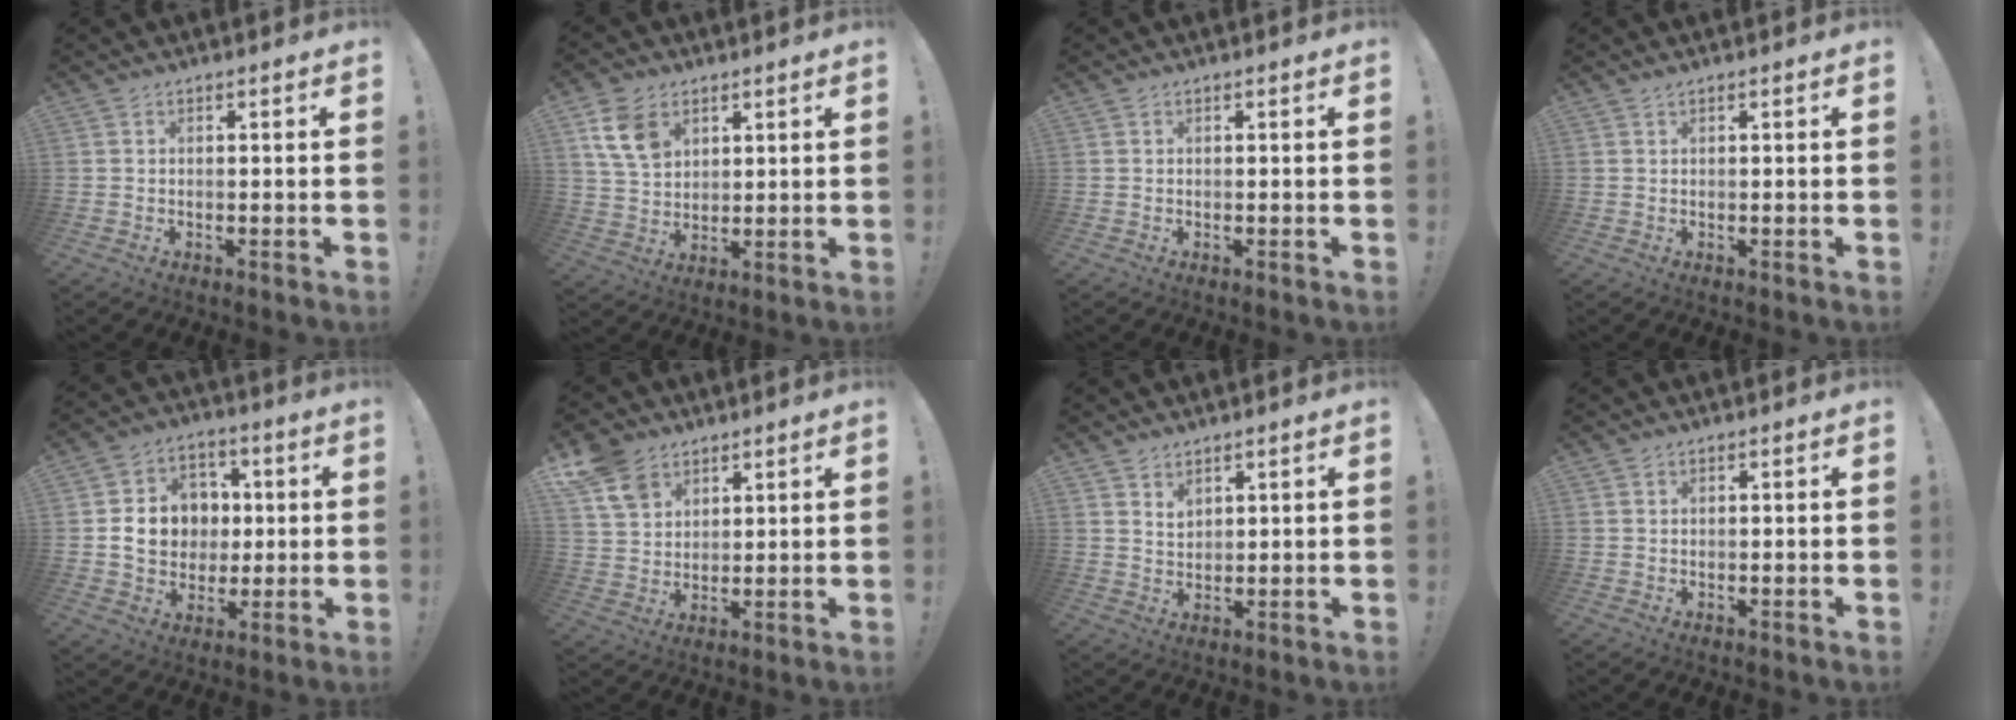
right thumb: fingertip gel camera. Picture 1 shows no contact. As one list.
[{"total": 11.4, "force": [5.4, 8.2, 5.9], "torque": [-0.104, -0.008, 0.110]}, {"total": 0.0}, {"total": 0.6, "force": [0.5, -0.1, 0.3], "torque": [0.001, -0.004, 0.009]}, {"total": 13.2, "force": [0.6, 11.8, 6.0], "torque": [-0.084, 0.007, 0.026]}, {"total": 10.8, "force": [6.7, 7.3, 4.2], "torque": [-0.070, -0.034, 0.133]}, {"total": 3.4, "force": [2.7, 1.8, 1.0], "torque": [-0.004, -0.022, 0.046]}, {"total": 0.6, "force": [0.5, 0.3, 0.1], "torque": [0.005, -0.003, 0.008]}]